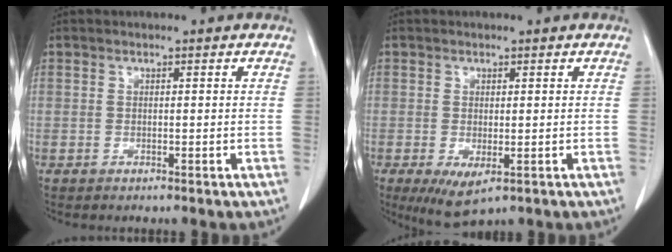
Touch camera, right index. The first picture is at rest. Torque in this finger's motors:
{"motor_torque": [0.62, -0.58, 0.17, 0.03]}